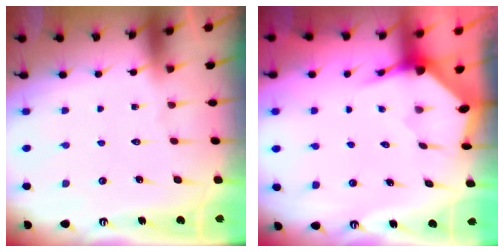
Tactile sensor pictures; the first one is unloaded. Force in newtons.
{"total": 3.7, "press": 3.6, "slide": 0.5}